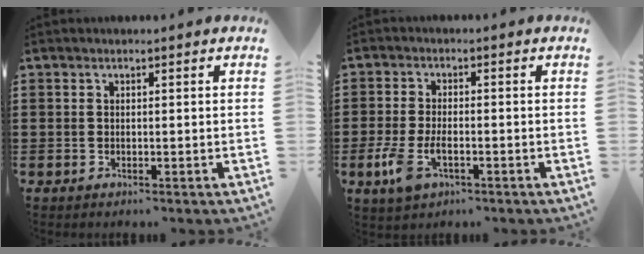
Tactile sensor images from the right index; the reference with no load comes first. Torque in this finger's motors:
{"motor_torque": [1.53, 0.61, 0.27, 0.11]}